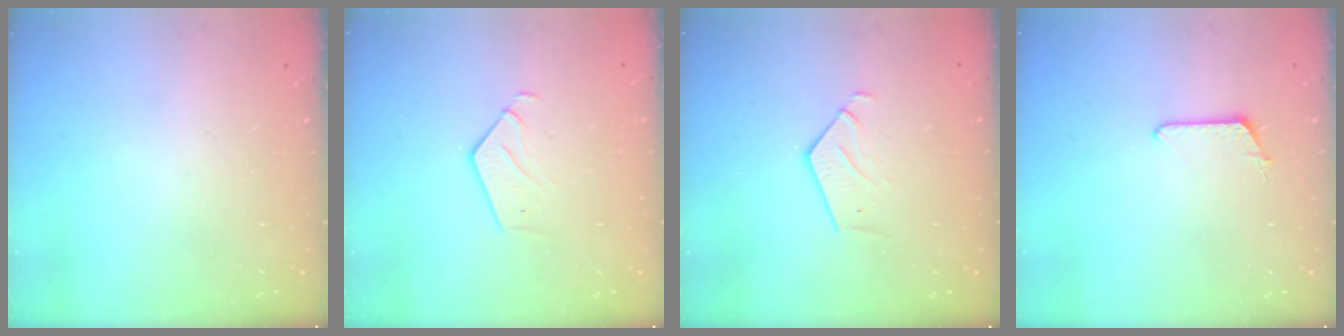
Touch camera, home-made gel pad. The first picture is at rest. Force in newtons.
{"total": 3.3, "press": 3.3, "slide": 0.2}
{"total": 2.8, "press": 2.8, "slide": 0.2}
{"total": 6.3, "press": 6.3, "slide": 0.6}